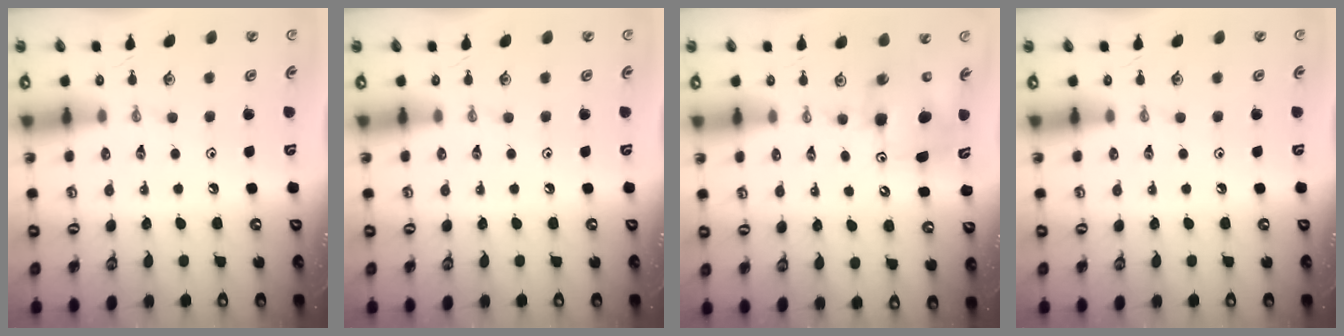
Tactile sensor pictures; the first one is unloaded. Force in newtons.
{"total": 0.0}
{"total": 8.1, "press": 7.8, "slide": 2.1}
{"total": 0.0}